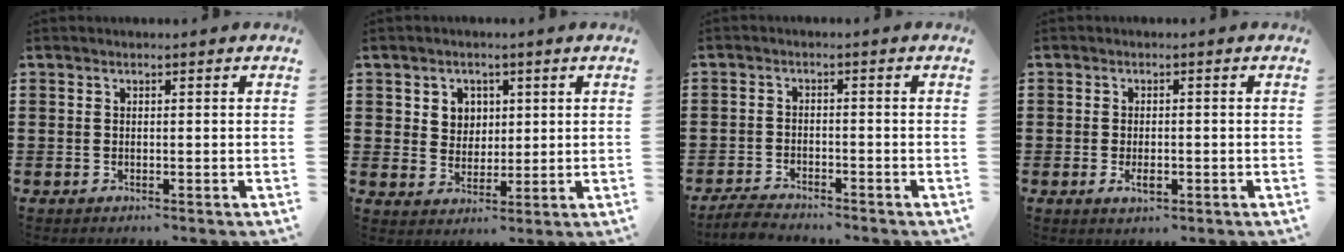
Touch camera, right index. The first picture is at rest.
{"total": 3.9, "force": [1.6, 3.5, 0.7], "torque": [-0.022, 0.009, 0.026]}
{"total": 2.8, "force": [-2.8, 0.2, 0.3], "torque": [-0.016, 0.000, -0.060]}
{"total": 2.1, "force": [-0.7, 1.0, 1.7], "torque": [-0.033, -0.001, -0.013]}